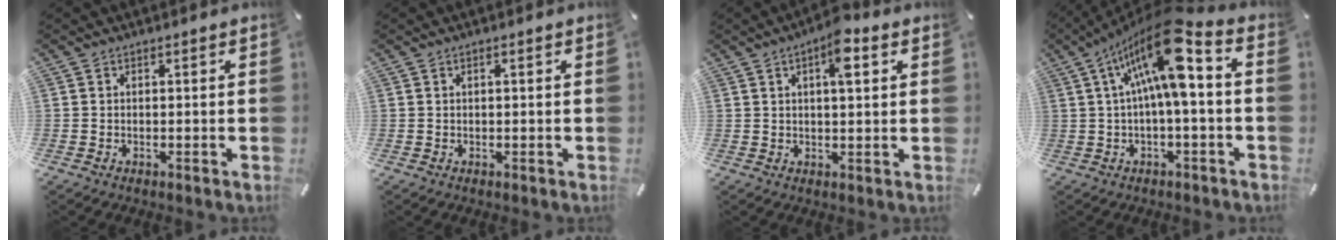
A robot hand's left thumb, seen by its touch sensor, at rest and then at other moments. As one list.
[{"total": 0.8, "force": [0.1, 0.2, 0.7], "torque": [-0.013, 0.001, 0.002]}, {"total": 6.9, "force": [3.0, 2.6, 5.7], "torque": [-0.086, -0.003, 0.045]}, {"total": 17.3, "force": [5.1, 5.3, 15.7], "torque": [-0.294, -0.027, 0.072]}]